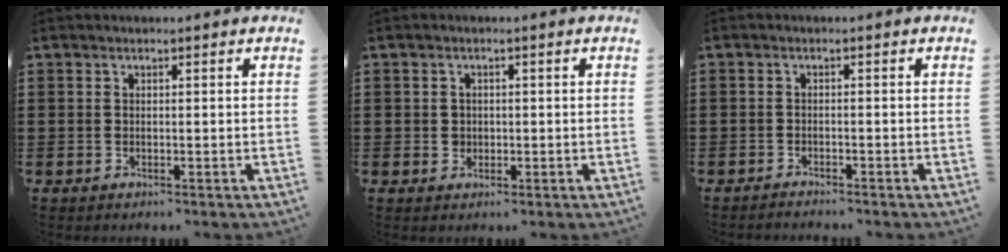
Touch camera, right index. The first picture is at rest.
{"total": 1.5, "force": [0.0, 1.4, 0.4], "torque": [-0.011, 0.006, -0.002]}
{"total": 1.1, "force": [-1.1, 0.1, -0.1], "torque": [-0.001, 0.004, -0.025]}